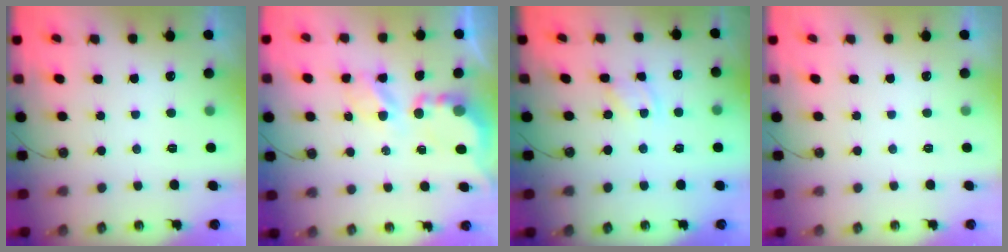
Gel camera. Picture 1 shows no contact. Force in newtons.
{"total": 6.8, "press": 6.7, "slide": 0.5}
{"total": 2.9, "press": 2.8, "slide": 0.5}
{"total": 0.0}